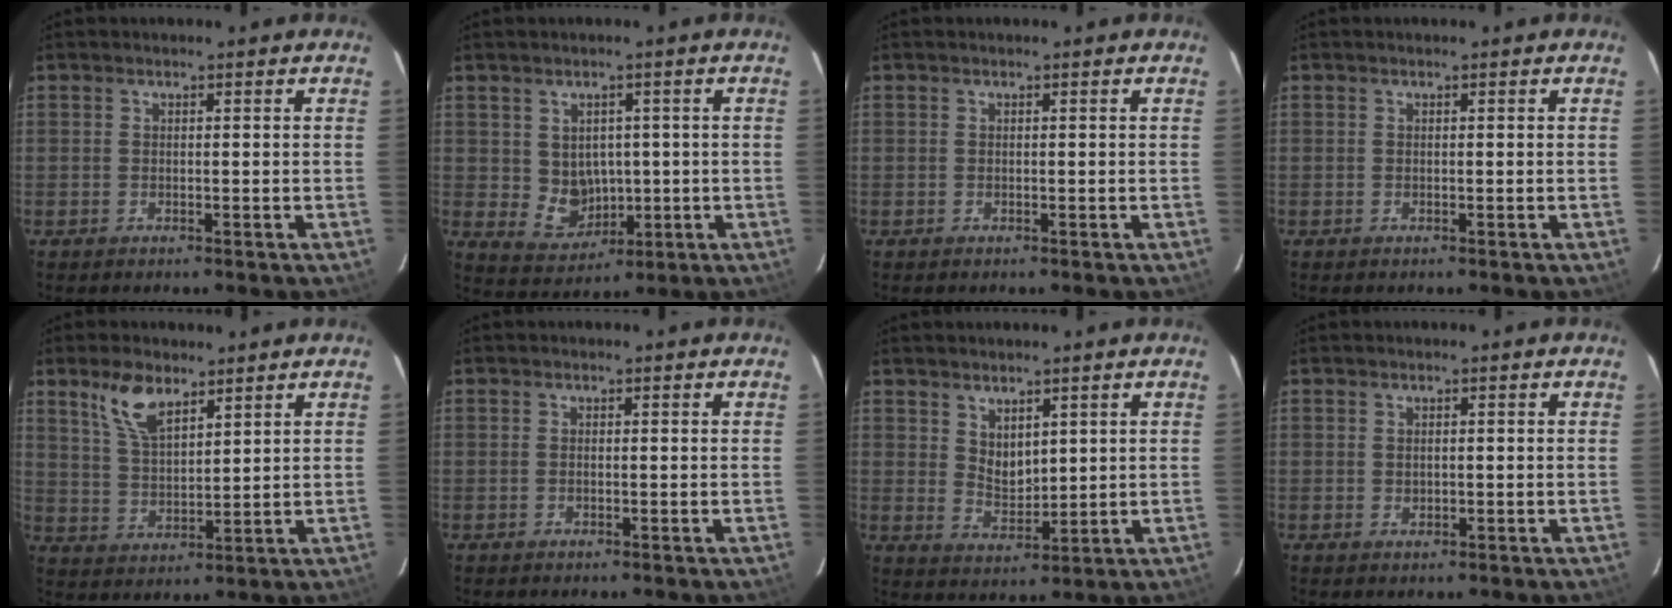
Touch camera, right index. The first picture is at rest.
{"total": 6.4, "force": [0.3, 5.8, 2.7], "torque": [-0.055, 0.003, 0.026]}
{"total": 0.0}
{"total": 0.0}
{"total": 8.2, "force": [5.3, 3.6, 5.1], "torque": [-0.099, 0.010, 0.109]}
{"total": 0.6, "force": [-0.1, 0.3, 0.5], "torque": [-0.012, 0.001, -0.002]}
{"total": 4.9, "force": [2.8, 2.9, 2.7], "torque": [-0.040, -0.002, 0.058]}
{"total": 1.0, "force": [0.0, 0.8, 0.5], "torque": [-0.008, 0.002, 0.001]}